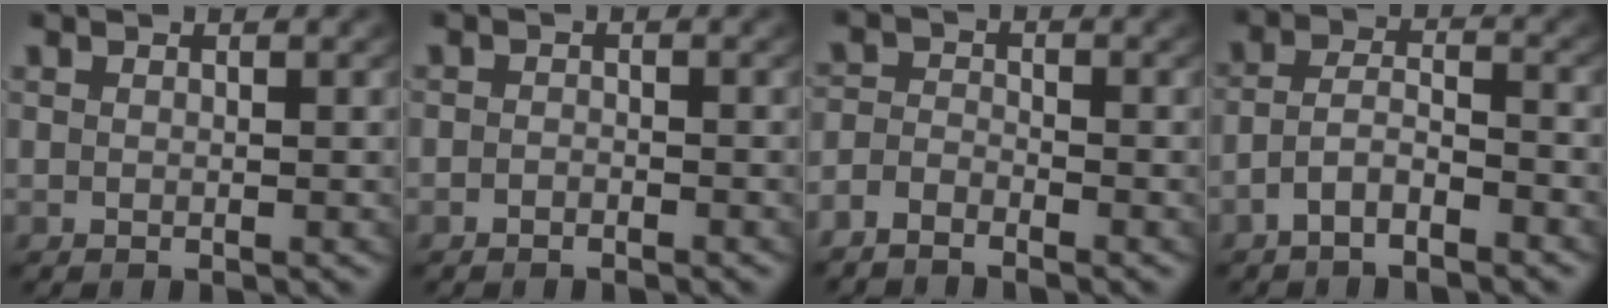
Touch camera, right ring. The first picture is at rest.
{"total": 0.9, "force": [-0.9, 0.2, -0.1], "torque": [-0.003, -0.011, -0.012]}
{"total": 2.9, "force": [-2.4, 1.6, 0.5], "torque": [-0.020, -0.015, -0.044]}
{"total": 3.9, "force": [-2.7, 2.1, 1.9], "torque": [-0.037, -0.015, -0.047]}